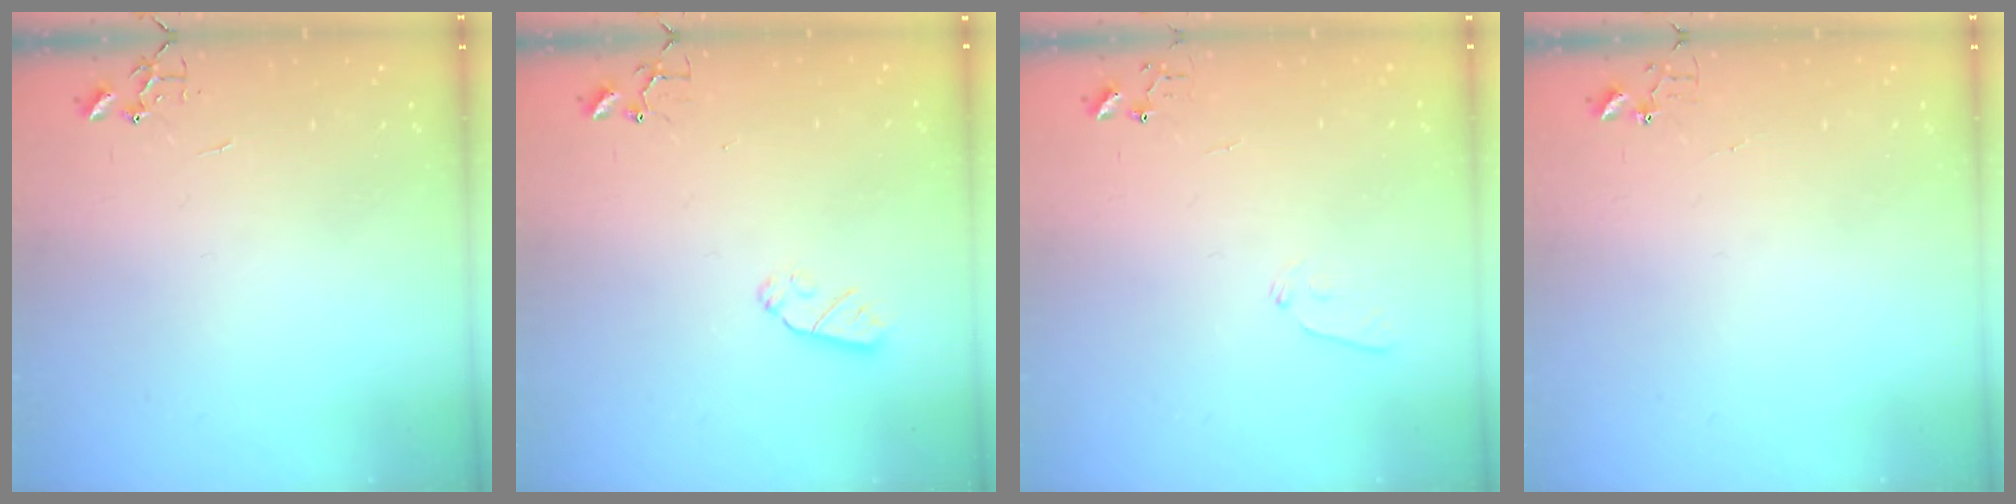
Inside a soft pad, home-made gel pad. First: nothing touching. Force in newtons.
{"total": 5.4, "press": 5.4, "slide": 0.4}
{"total": 5.6, "press": 5.6, "slide": 0.6}
{"total": 3.9, "press": 3.9, "slide": 0.3}